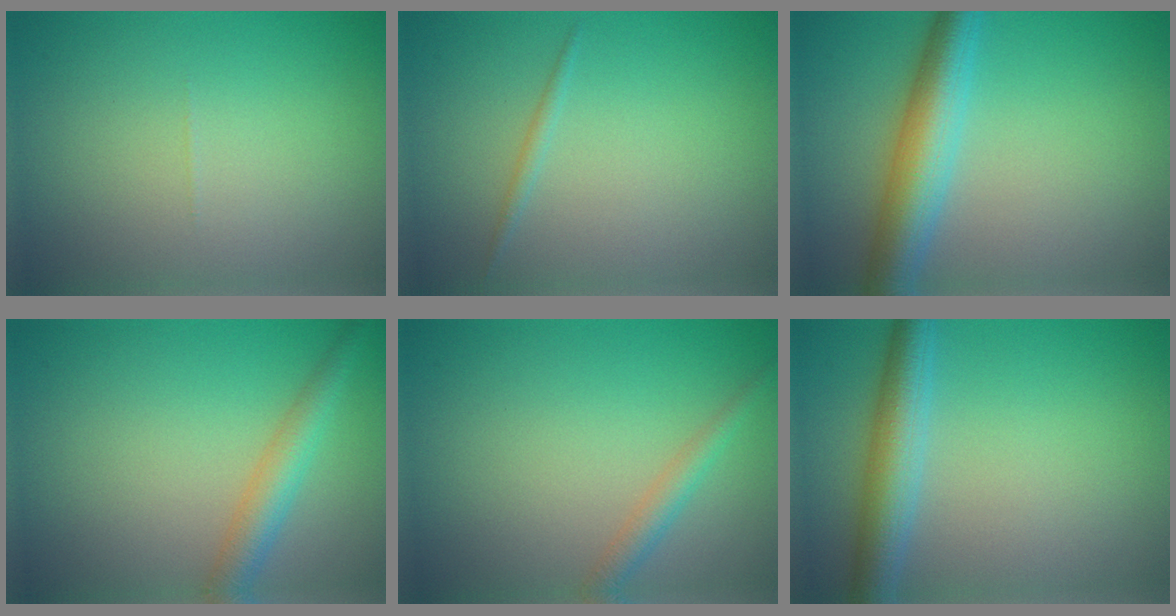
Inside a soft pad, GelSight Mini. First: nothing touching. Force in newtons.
{"total": 0.8, "press": 0.8, "slide": 0.0}
{"total": 6.1, "press": 6.1, "slide": 0.1}
{"total": 3.3, "press": 3.3, "slide": 0.1}
{"total": 1.9, "press": 1.9, "slide": 0.0}
{"total": 4.6, "press": 4.6, "slide": 0.1}